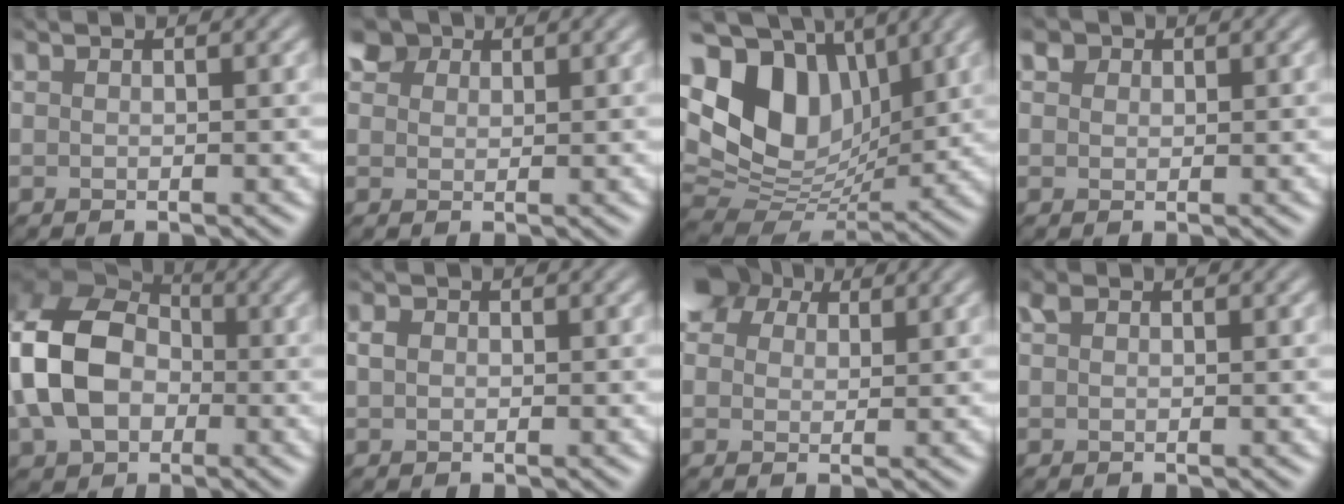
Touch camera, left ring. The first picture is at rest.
{"total": 3.5, "force": [2.3, 2.3, 1.5], "torque": [-0.042, -0.005, 0.040]}
{"total": 13.7, "force": [3.4, 9.7, 9.0], "torque": [-0.196, 0.007, 0.066]}
{"total": 2.0, "force": [1.1, 1.5, 0.8], "torque": [-0.024, -0.002, 0.022]}
{"total": 11.9, "force": [-1.8, 8.8, 7.8], "torque": [-0.169, -0.004, -0.051]}
{"total": 0.9, "force": [-0.4, 0.8, 0.3], "torque": [-0.005, 0.000, -0.014]}
{"total": 5.9, "force": [3.8, 3.6, 2.8], "torque": [-0.074, 0.010, 0.057]}
{"total": 0.9, "force": [0.2, 0.7, 0.4], "torque": [-0.011, 0.003, 0.000]}